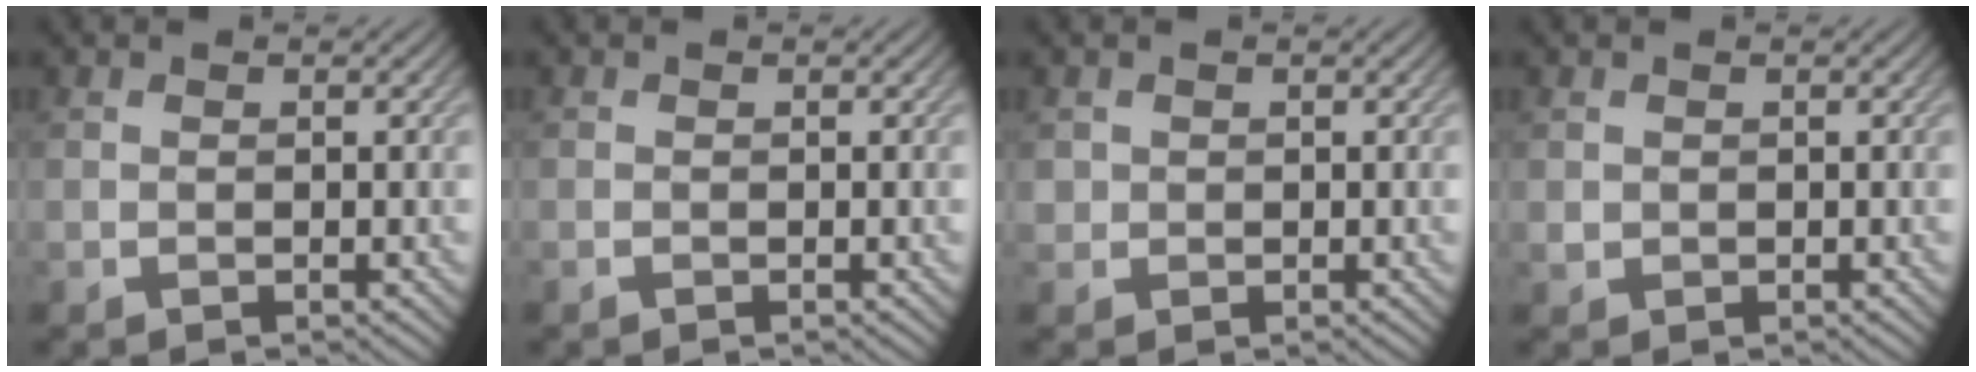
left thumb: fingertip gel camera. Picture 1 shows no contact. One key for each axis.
{"total": 0.0}
{"total": 1.1, "fx": 0.2, "fy": 1.0, "fz": 0.1, "tx": -0.001, "ty": -0.001, "tz": 0.003}
{"total": 0.7, "fx": 0.2, "fy": 0.7, "fz": 0.1, "tx": -0.003, "ty": -0.002, "tz": 0.003}